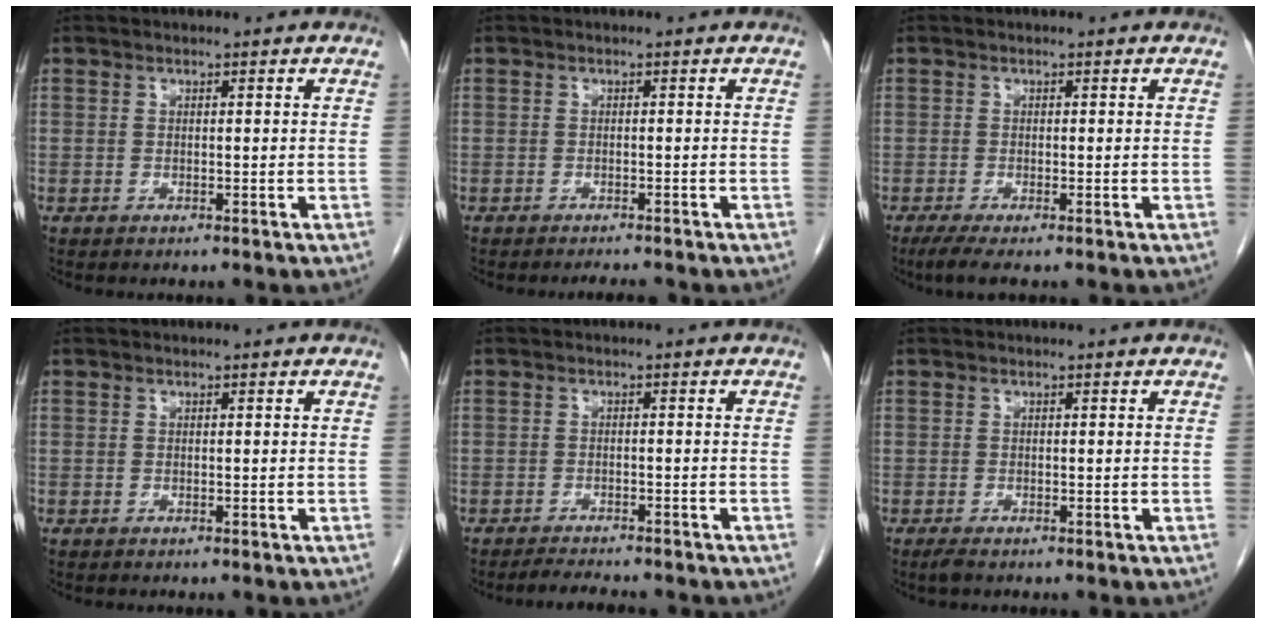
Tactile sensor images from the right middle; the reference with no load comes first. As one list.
[{"total": 1.9, "force": [-1.8, -0.2, 0.6], "torque": [-0.011, -0.007, -0.022]}, {"total": 2.8, "force": [-1.8, 0.2, 2.1], "torque": [-0.041, -0.010, -0.035]}, {"total": 0.0}, {"total": 5.5, "force": [-4.9, 0.9, 2.2], "torque": [-0.035, -0.009, -0.070]}, {"total": 1.1, "force": [-0.8, 0.2, 0.7], "torque": [-0.021, -0.004, -0.013]}]